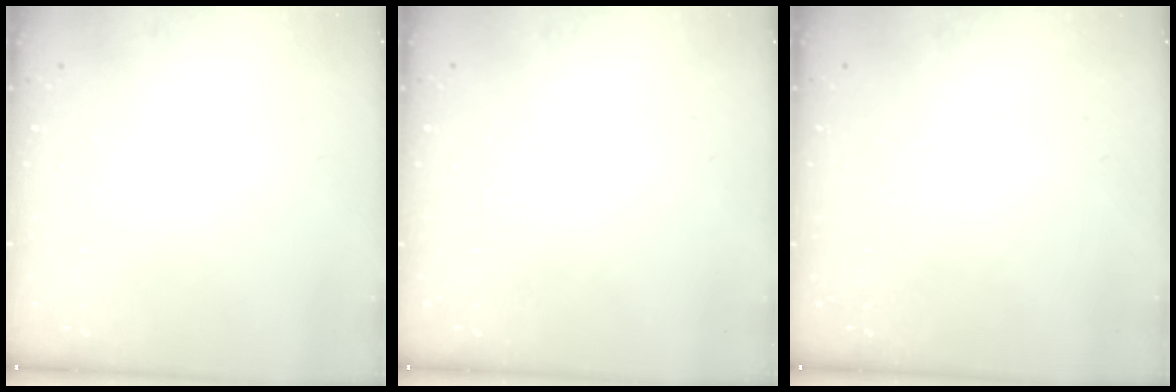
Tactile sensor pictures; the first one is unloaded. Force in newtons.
{"total": 0.0}
{"total": 0.0}